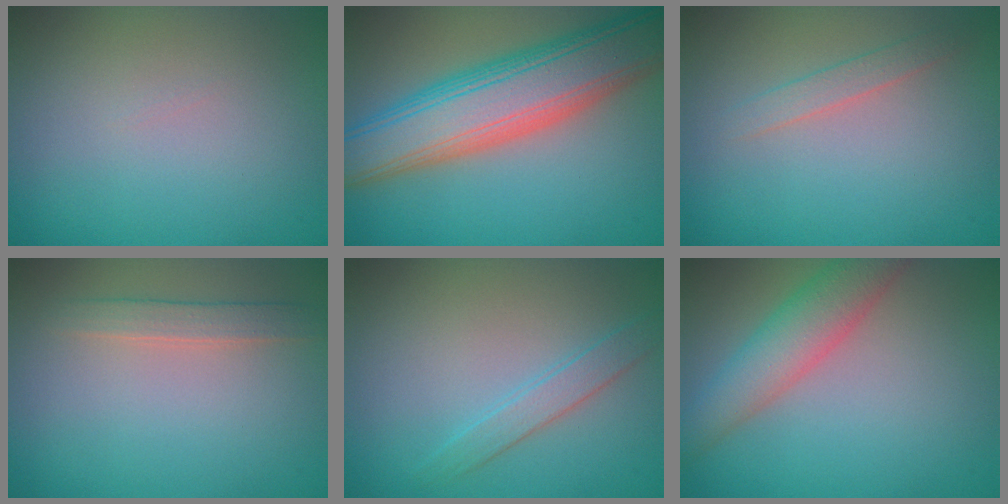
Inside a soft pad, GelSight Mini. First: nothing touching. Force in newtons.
{"total": 9.8, "press": 9.8, "slide": 0.4}
{"total": 1.4, "press": 1.4, "slide": 0.0}
{"total": 1.7, "press": 1.7, "slide": 0.0}
{"total": 1.8, "press": 1.8, "slide": 0.0}
{"total": 4.5, "press": 4.5, "slide": 0.2}